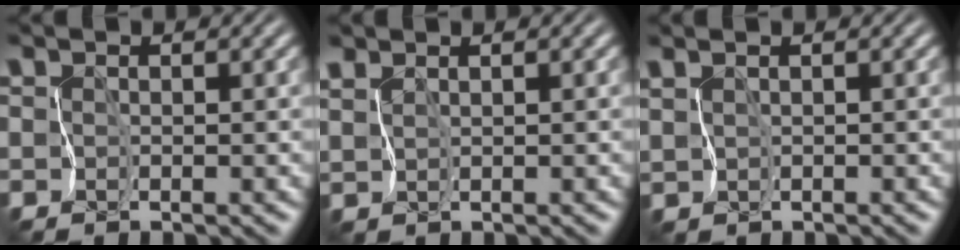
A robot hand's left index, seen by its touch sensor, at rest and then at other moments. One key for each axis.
{"total": 1.3, "fx": 1.3, "fy": 0.2, "fz": -0.1, "tx": -0.008, "ty": 0.003, "tz": 0.029}
{"total": 0.9, "fx": 0.7, "fy": 0.5, "fz": -0.3, "tx": 0.008, "ty": 0.001, "tz": 0.014}